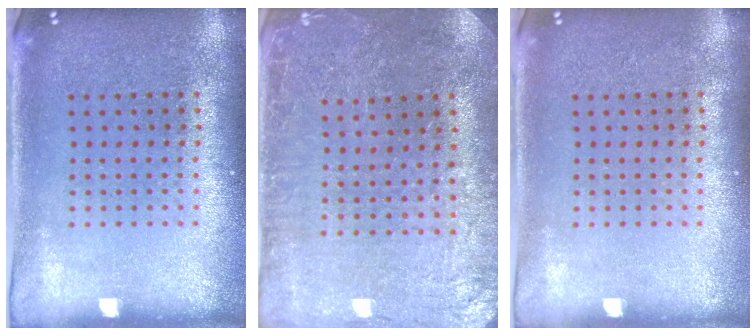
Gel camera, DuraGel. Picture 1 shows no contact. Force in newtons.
{"total": 1.1, "press": 1.1, "slide": 0.1}
{"total": 0.0}